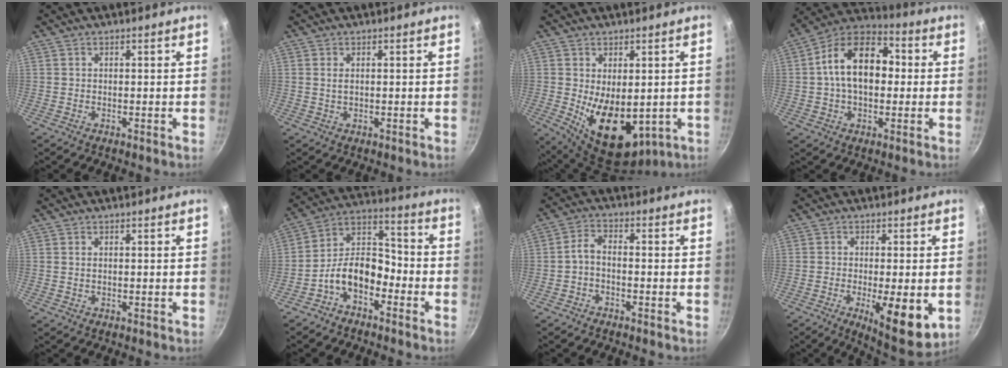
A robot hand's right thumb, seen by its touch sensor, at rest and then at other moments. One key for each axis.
{"total": 1.3, "fx": 0.3, "fy": 0.7, "fz": 1.1, "tx": -0.026, "ty": -0.002, "tz": 0.009}
{"total": 15.1, "fx": -2.4, "fy": 8.5, "fz": 12.2, "tx": -0.183, "ty": -0.020, "tz": -0.005}
{"total": 15.9, "fx": 1.4, "fy": 9.9, "fz": 12.3, "tx": -0.187, "ty": 0.033, "tz": 0.012}
{"total": 0.6, "fx": 0.1, "fy": 0.3, "fz": 0.5, "tx": -0.015, "ty": -0.001, "tz": 0.005}
{"total": 11.1, "fx": -4.9, "fy": 6.6, "fz": 7.4, "tx": -0.118, "ty": 0.072, "tz": -0.101}
{"total": 3.7, "fx": -1.2, "fy": 1.9, "fz": 2.8, "tx": -0.054, "ty": 0.022, "tz": -0.031}
{"total": 11.6, "fx": -3.2, "fy": 3.6, "fz": 10.6, "tx": -0.152, "ty": -0.022, "tz": -0.040}